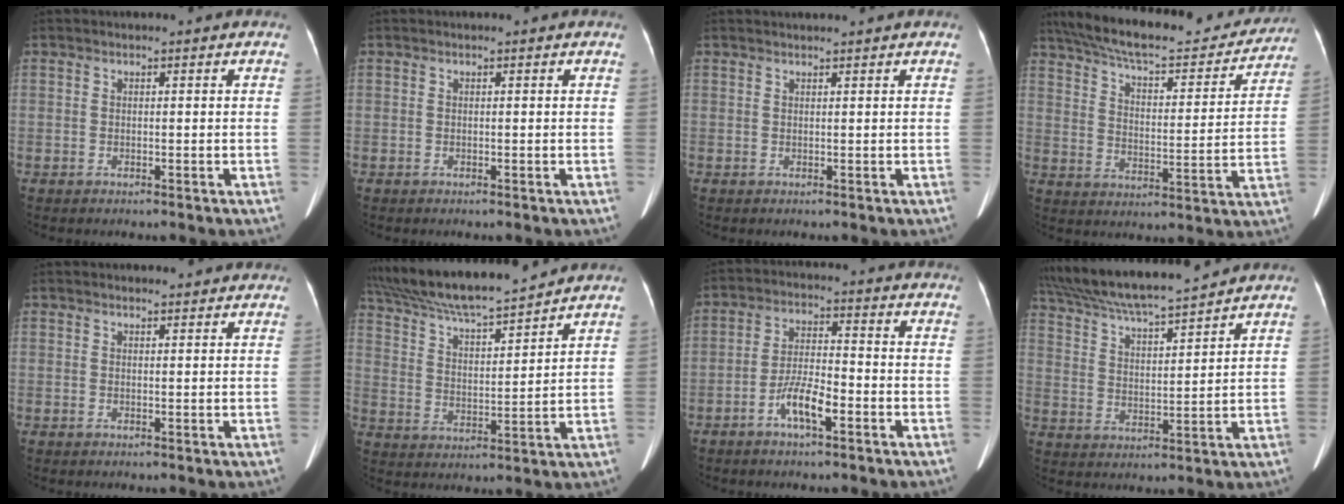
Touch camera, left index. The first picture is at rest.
{"total": 0.0}
{"total": 2.0, "force": [1.9, -0.3, 0.5], "torque": [-0.005, 0.018, 0.032]}
{"total": 24.1, "force": [21.2, 5.7, 10.0], "torque": [-0.164, 0.009, 0.290]}
{"total": 3.3, "force": [3.2, 0.8, 0.7], "torque": [-0.008, 0.014, 0.035]}
{"total": 16.7, "force": [15.2, 0.8, 7.0], "torque": [-0.131, 0.016, 0.262]}
{"total": 6.3, "force": [-3.2, 1.4, 5.2], "torque": [-0.104, 0.005, -0.060]}
{"total": 16.3, "force": [14.8, 0.8, 7.0], "torque": [-0.130, 0.021, 0.254]}